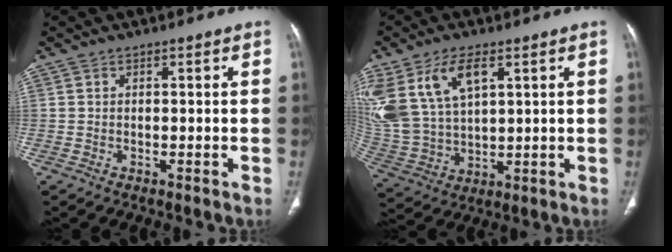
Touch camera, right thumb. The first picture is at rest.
{"total": 15.9, "force": [7.0, 8.6, 11.4], "torque": [-0.240, -0.016, 0.151]}